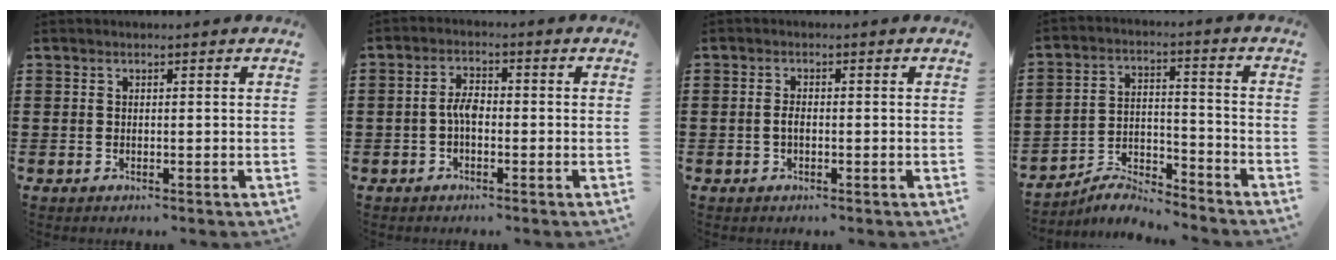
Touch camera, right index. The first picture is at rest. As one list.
[{"total": 3.5, "force": [-0.7, 1.6, 3.0], "torque": [-0.072, -0.002, -0.017]}, {"total": 1.9, "force": [-0.4, 0.9, 1.6], "torque": [-0.039, -0.002, -0.010]}, {"total": 5.4, "force": [-5.3, 0.6, 1.0], "torque": [-0.025, 0.007, -0.105]}]